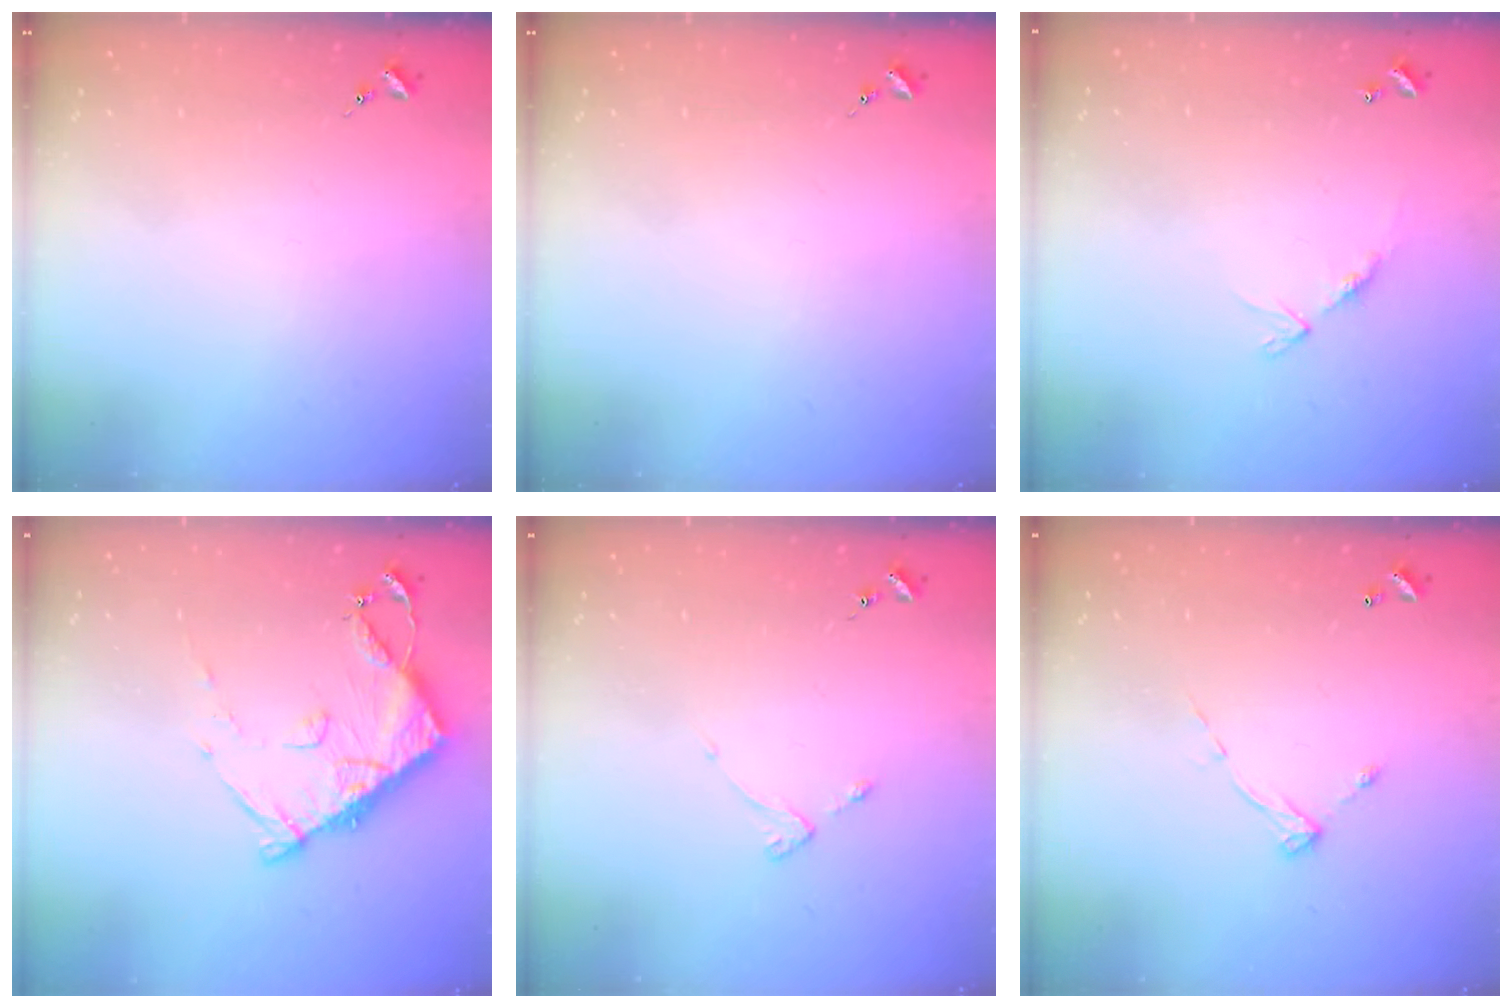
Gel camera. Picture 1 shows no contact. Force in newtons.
{"total": 0.0}
{"total": 8.4, "press": 8.4, "slide": 0.6}
{"total": 10.7, "press": 10.7, "slide": 1.3}
{"total": 2.7, "press": 2.6, "slide": 0.5}
{"total": 6.2, "press": 6.2, "slide": 0.3}